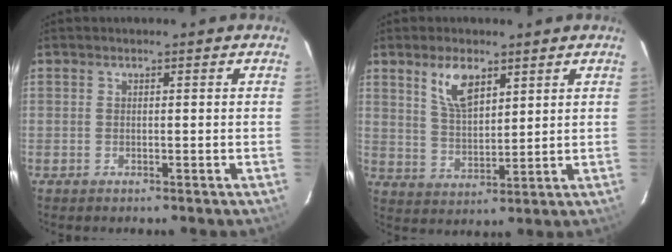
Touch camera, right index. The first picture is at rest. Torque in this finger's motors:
{"motor_torque": [0.21, 0.10, 0.17, 0.07]}